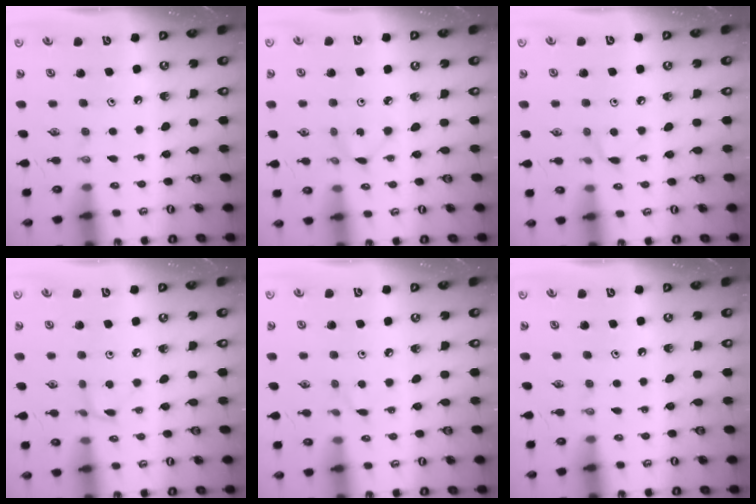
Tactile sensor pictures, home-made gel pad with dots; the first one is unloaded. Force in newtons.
{"total": 1.3, "press": 1.2, "slide": 0.1}
{"total": 5.1, "press": 5.1, "slide": 0.5}
{"total": 1.7, "press": 1.7, "slide": 0.0}
{"total": 2.2, "press": 2.2, "slide": 0.3}
{"total": 0.0}